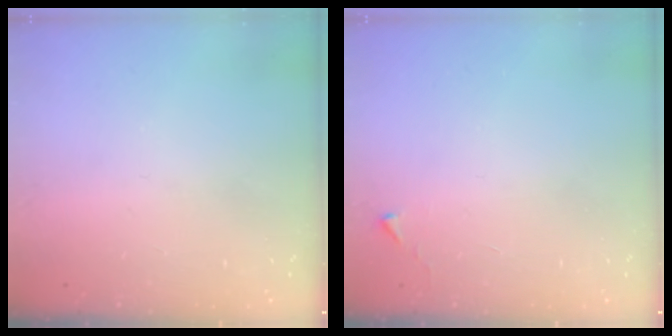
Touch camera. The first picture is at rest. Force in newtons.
{"total": 2.7, "press": 2.6, "slide": 0.4}